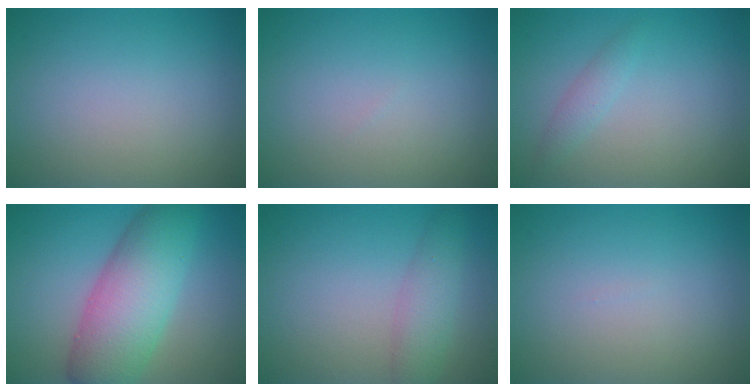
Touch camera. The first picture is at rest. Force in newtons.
{"total": 0.0}
{"total": 1.3, "press": 1.3, "slide": 0.0}
{"total": 8.8, "press": 8.8, "slide": 0.1}
{"total": 2.9, "press": 2.9, "slide": 0.1}
{"total": 0.0}